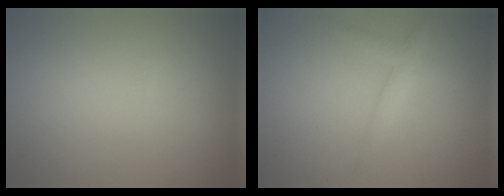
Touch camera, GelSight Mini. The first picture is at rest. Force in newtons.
{"total": 1.7, "press": 1.6, "slide": 0.1}